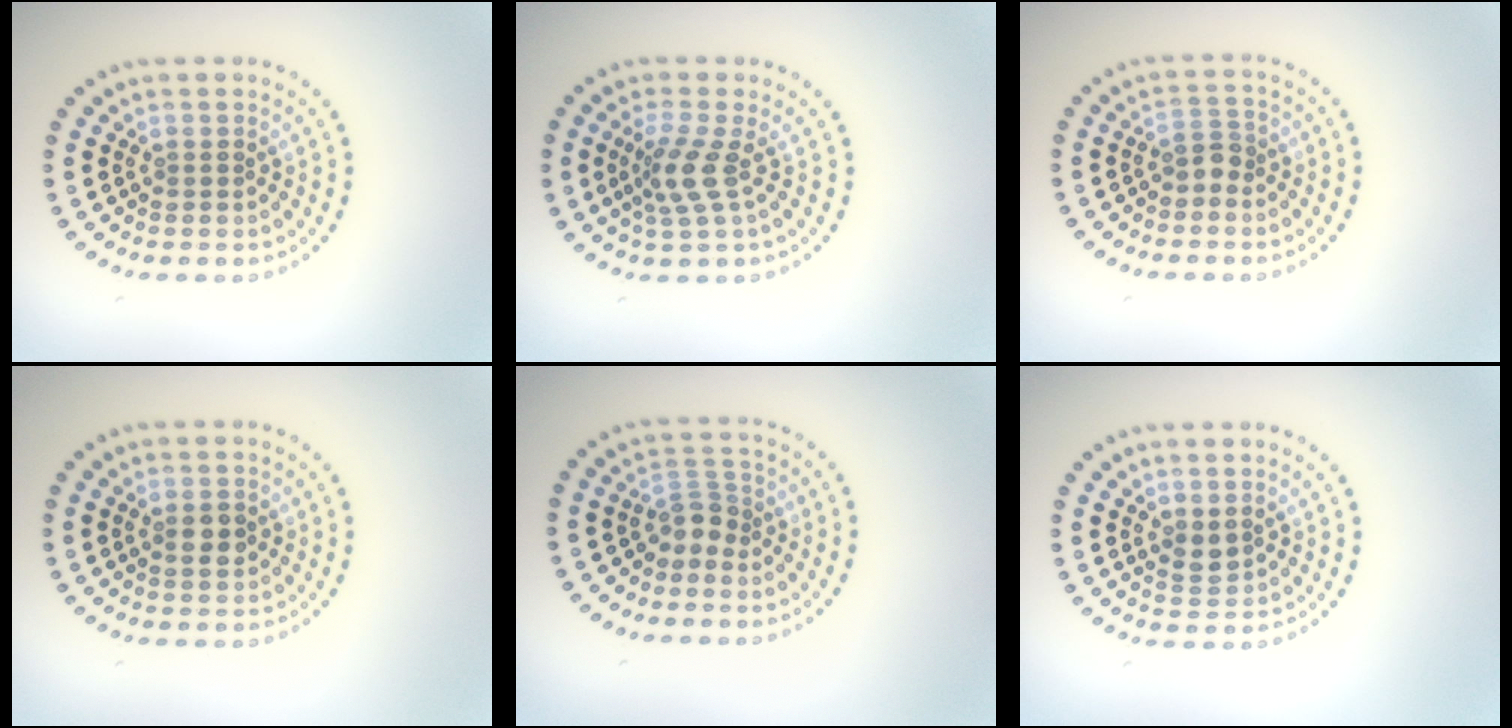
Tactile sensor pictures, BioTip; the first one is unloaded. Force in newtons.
{"total": 2.8, "press": 2.0, "slide": 2.0}
{"total": 1.7, "press": 1.4, "slide": 1.0}
{"total": 1.8, "press": 1.8, "slide": 0.2}
{"total": 2.1, "press": 1.6, "slide": 1.3}
{"total": 1.6, "press": 1.4, "slide": 0.6}